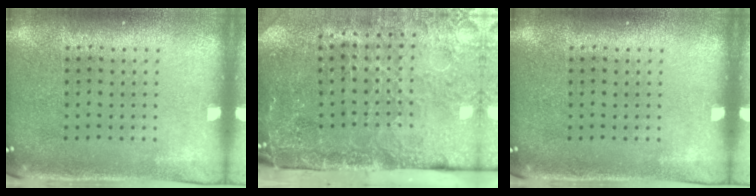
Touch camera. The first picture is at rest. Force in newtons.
{"total": 4.9, "press": 3.7, "slide": 3.2}
{"total": 0.0}